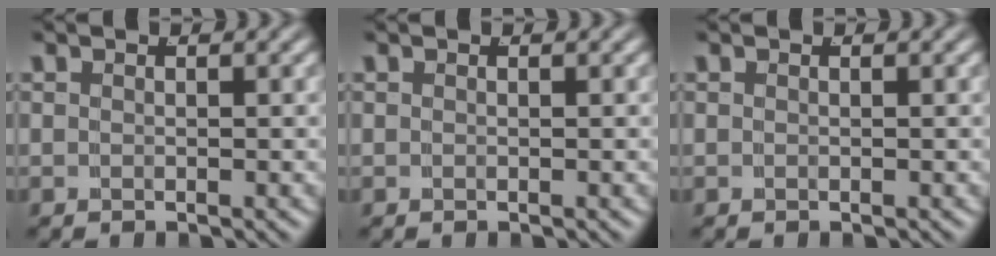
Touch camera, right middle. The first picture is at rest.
{"total": 0.0}
{"total": 0.0}